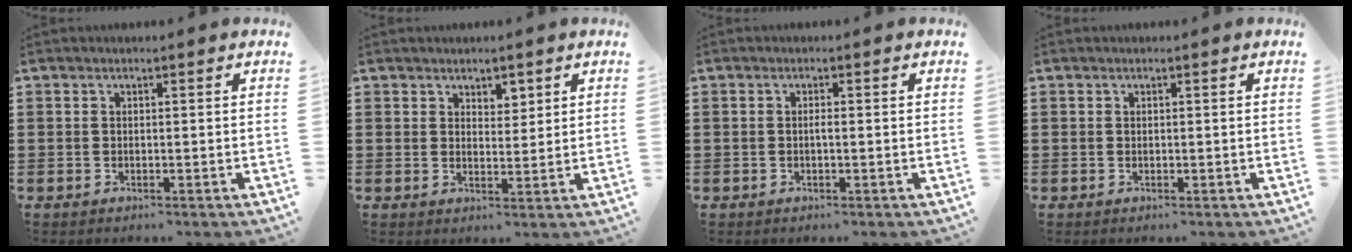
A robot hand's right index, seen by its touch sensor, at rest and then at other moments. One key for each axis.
{"total": 2.6, "fx": 2.1, "fy": 1.4, "fz": 0.4, "tx": -0.006, "ty": 0.005, "tz": 0.038}
{"total": 0.7, "fx": -0.2, "fy": 0.1, "fz": 0.7, "tx": -0.013, "ty": -0.004, "tz": -0.003}
{"total": 0.0}